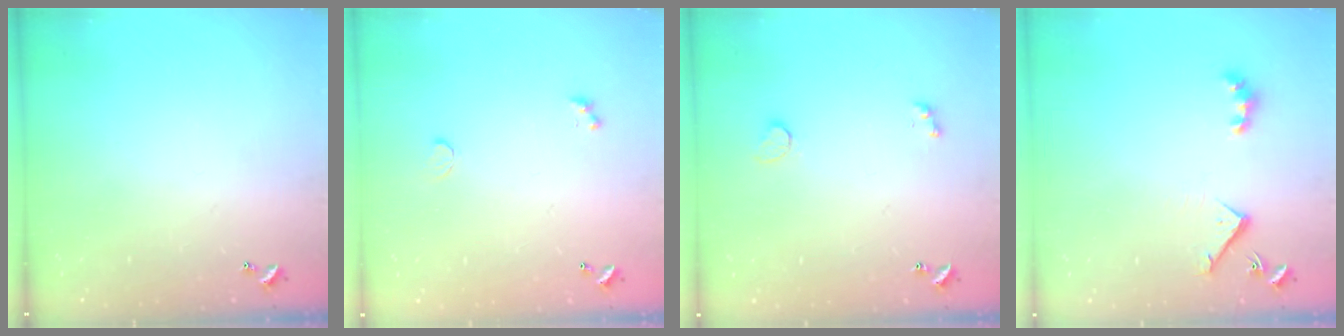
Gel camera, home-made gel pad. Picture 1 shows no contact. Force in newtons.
{"total": 0.6, "press": 0.4, "slide": 0.4}
{"total": 3.9, "press": 3.8, "slide": 1.1}
{"total": 4.9, "press": 4.9, "slide": 0.7}